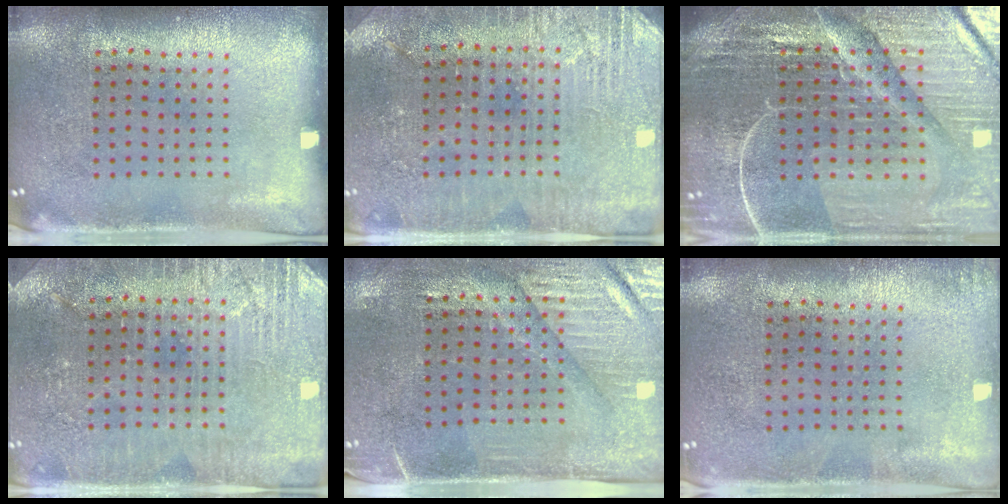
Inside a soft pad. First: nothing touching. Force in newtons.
{"total": 2.8, "press": 2.8, "slide": 0.4}
{"total": 6.9, "press": 6.0, "slide": 3.3}
{"total": 3.0, "press": 2.9, "slide": 0.5}
{"total": 3.2, "press": 2.9, "slide": 1.5}
{"total": 0.7, "press": 0.7, "slide": 0.1}